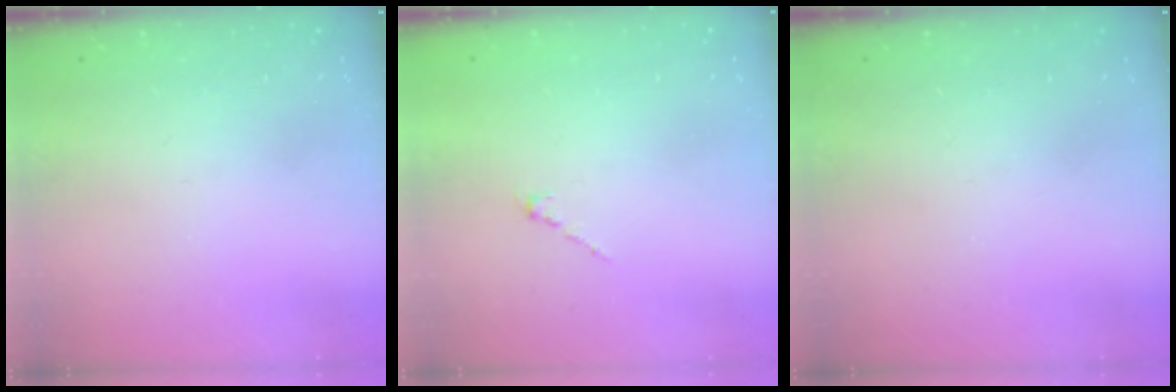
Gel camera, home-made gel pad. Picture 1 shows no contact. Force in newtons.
{"total": 0.0}
{"total": 0.0}